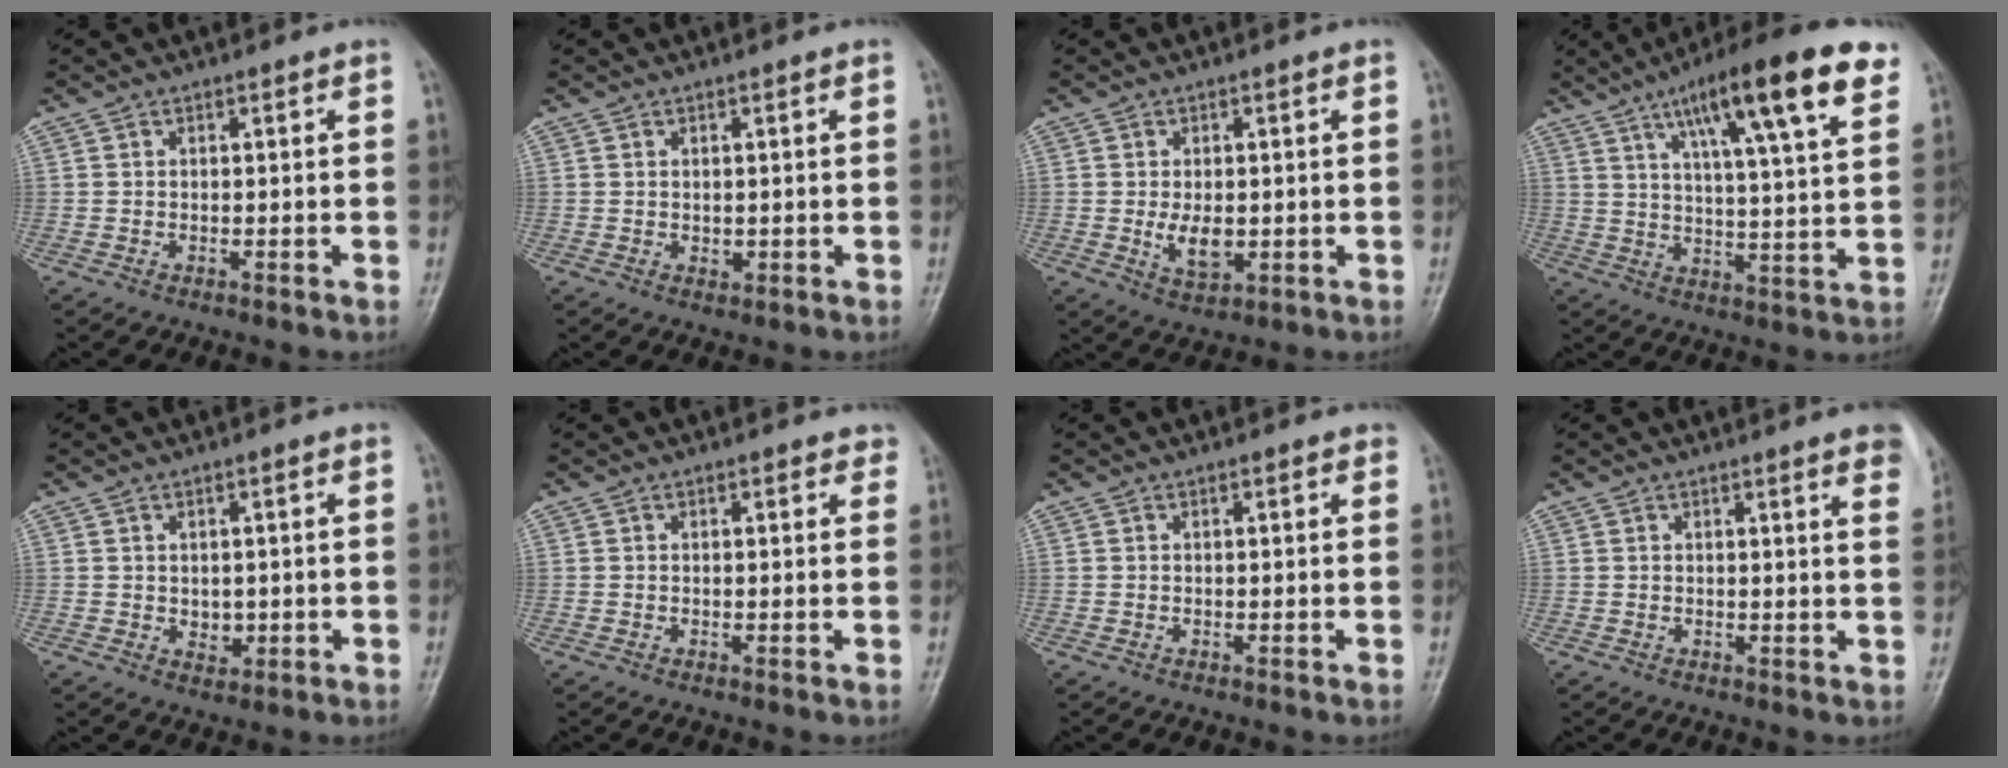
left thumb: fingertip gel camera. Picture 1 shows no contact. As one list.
[{"total": 1.2, "force": [0.1, 0.9, 0.9], "torque": [-0.008, -0.002, 0.004]}, {"total": 5.3, "force": [-0.4, 3.0, 4.3], "torque": [-0.063, -0.009, 0.001]}, {"total": 19.3, "force": [10.5, 3.8, 15.8], "torque": [-0.222, -0.021, 0.158]}, {"total": 2.1, "force": [0.0, 1.6, 1.4], "torque": [-0.012, -0.003, 0.005]}, {"total": 1.8, "force": [1.3, 0.9, 0.9], "torque": [0.004, -0.002, 0.009]}, {"total": 1.1, "force": [0.7, 0.4, 0.8], "torque": [-0.009, -0.001, 0.007]}, {"total": 7.2, "force": [4.9, 0.9, 5.2], "torque": [-0.047, -0.009, 0.043]}]